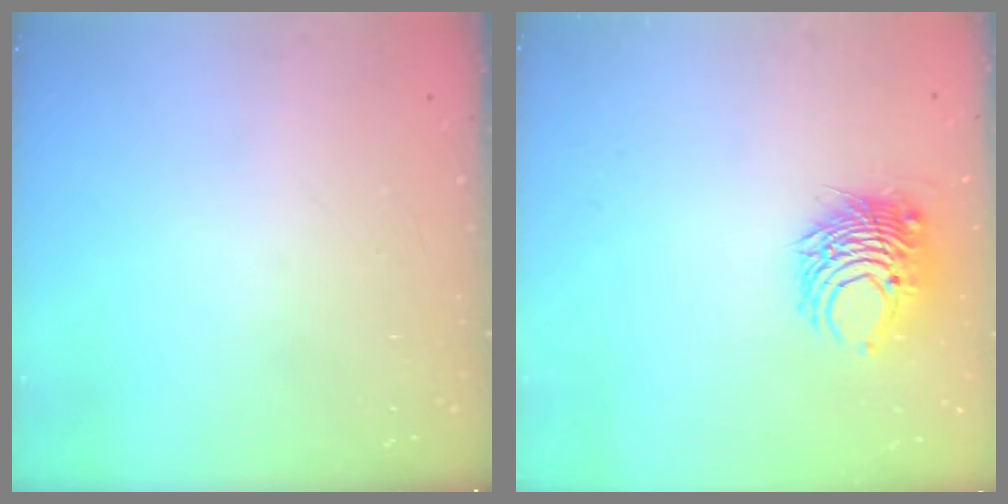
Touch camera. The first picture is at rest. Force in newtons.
{"total": 8.0, "press": 8.0, "slide": 0.5}